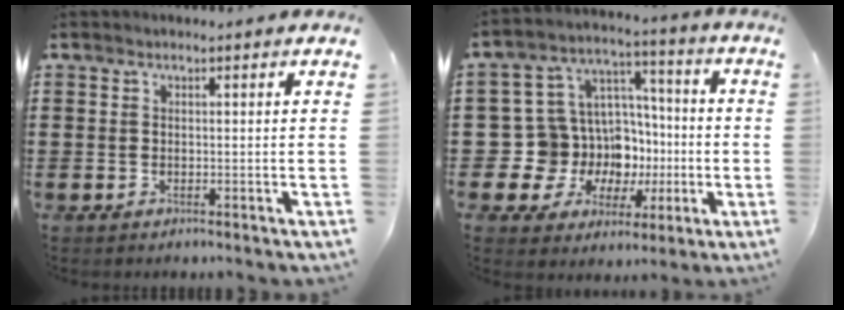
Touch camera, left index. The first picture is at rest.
{"total": 12.0, "force": [-2.2, 11.3, 3.4], "torque": [-0.120, -0.015, -0.020]}